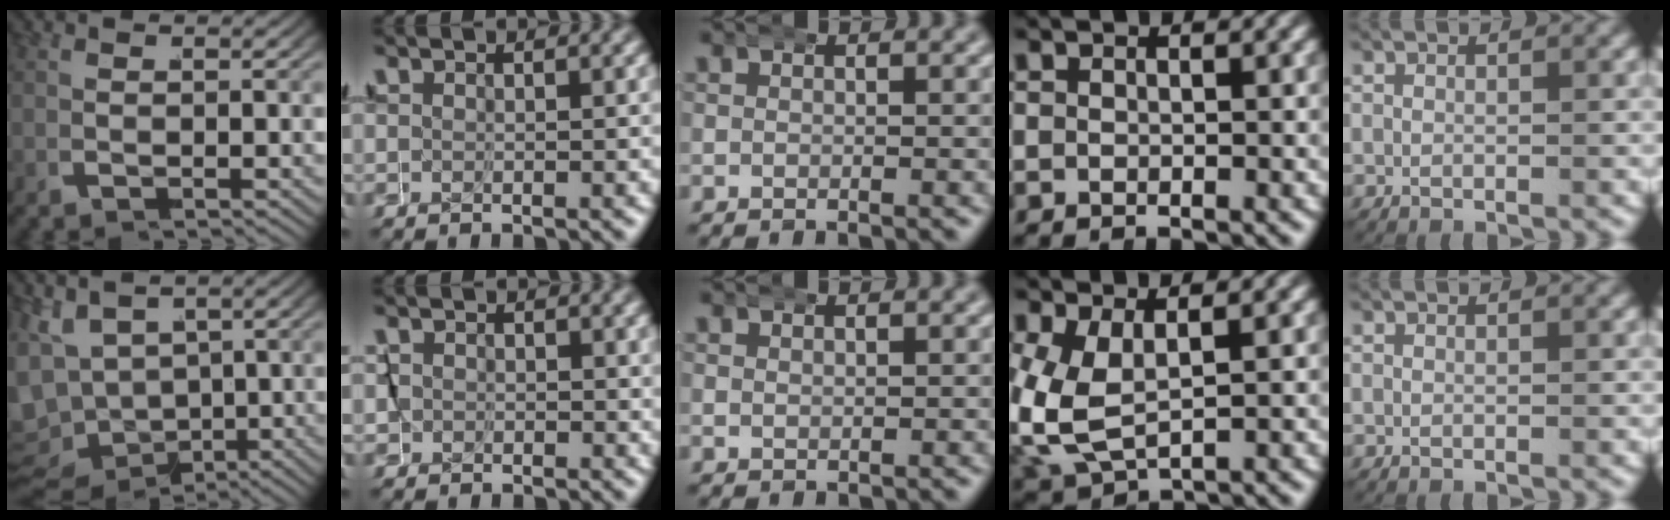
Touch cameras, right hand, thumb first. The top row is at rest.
{"thumb": {"total": 9.0, "force": [-1.1, 7.6, 4.8], "torque": [-0.122, -0.034, -0.007]}, "index": {"total": 2.4, "force": [-0.1, 2.2, 1.0], "torque": [-0.027, -0.005, -0.005]}, "middle": {"total": 0.6, "force": [0.6, 0.1, 0.1], "torque": [-0.003, -0.003, 0.014]}, "ring": {"total": 6.2, "force": [0.2, 4.8, 3.9], "torque": [-0.121, -0.025, 0.022]}}